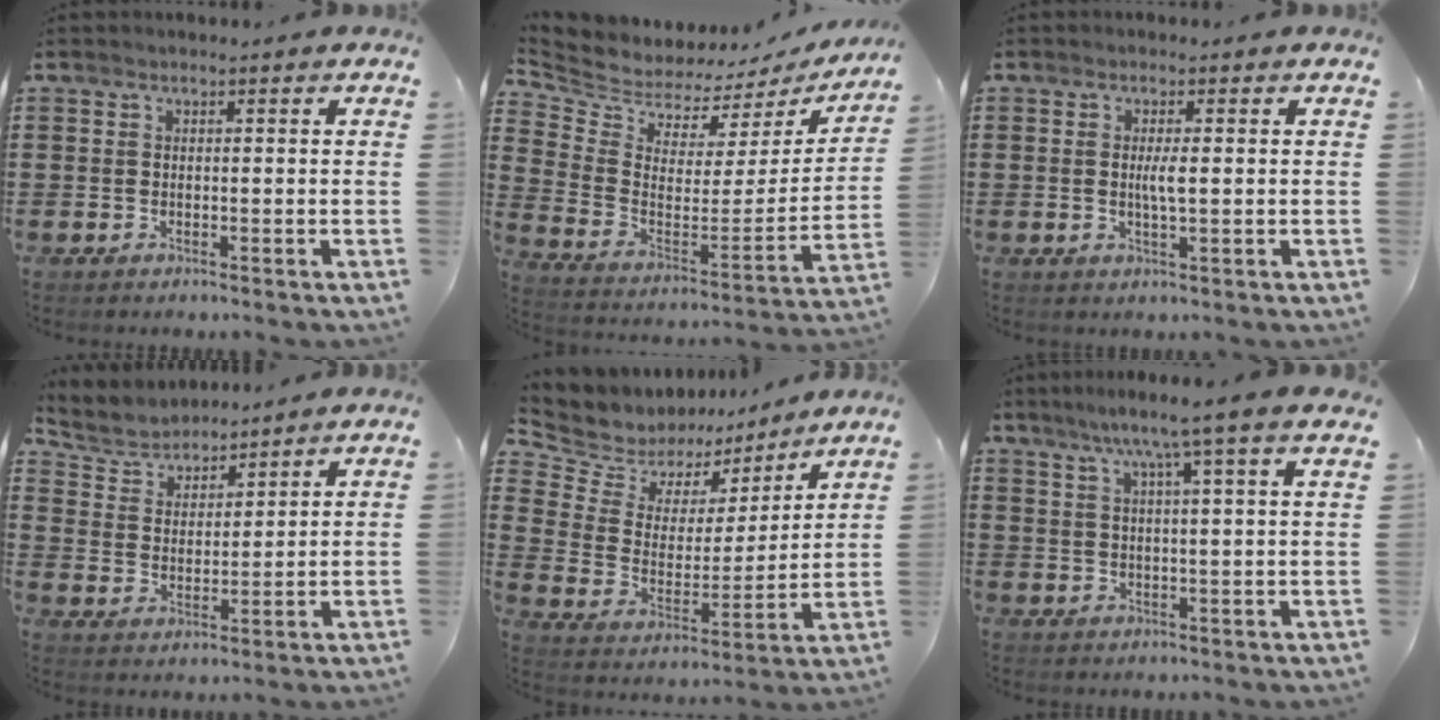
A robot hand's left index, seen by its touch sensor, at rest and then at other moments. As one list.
[{"total": 5.4, "force": [5.3, 1.1, 0.1], "torque": [-0.041, -0.056, 0.089]}, {"total": 2.7, "force": [0.2, 0.4, 2.6], "torque": [-0.050, -0.004, 0.002]}, {"total": 4.3, "force": [4.0, 1.4, -0.1], "torque": [-0.025, -0.018, 0.069]}, {"total": 6.2, "force": [5.0, 3.7, -0.1], "torque": [-0.048, -0.039, 0.087]}, {"total": 6.6, "force": [4.6, -0.8, 4.7], "torque": [-0.104, -0.006, 0.075]}]